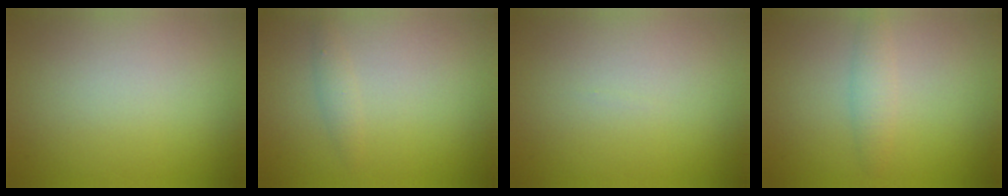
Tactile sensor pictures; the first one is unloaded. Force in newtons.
{"total": 1.0, "press": 1.0, "slide": 0.1}
{"total": 0.0}
{"total": 1.8, "press": 1.8, "slide": 0.1}